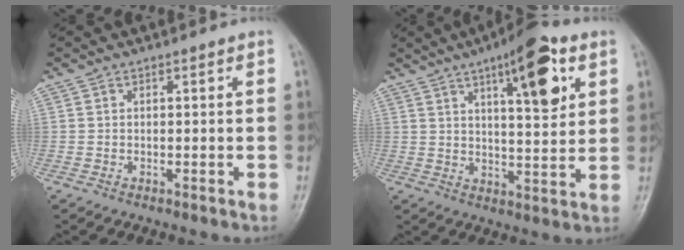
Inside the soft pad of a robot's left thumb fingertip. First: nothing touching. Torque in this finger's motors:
{"motor_torque": [-0.07, 0.24, 0.25, 0.07, 0.11]}